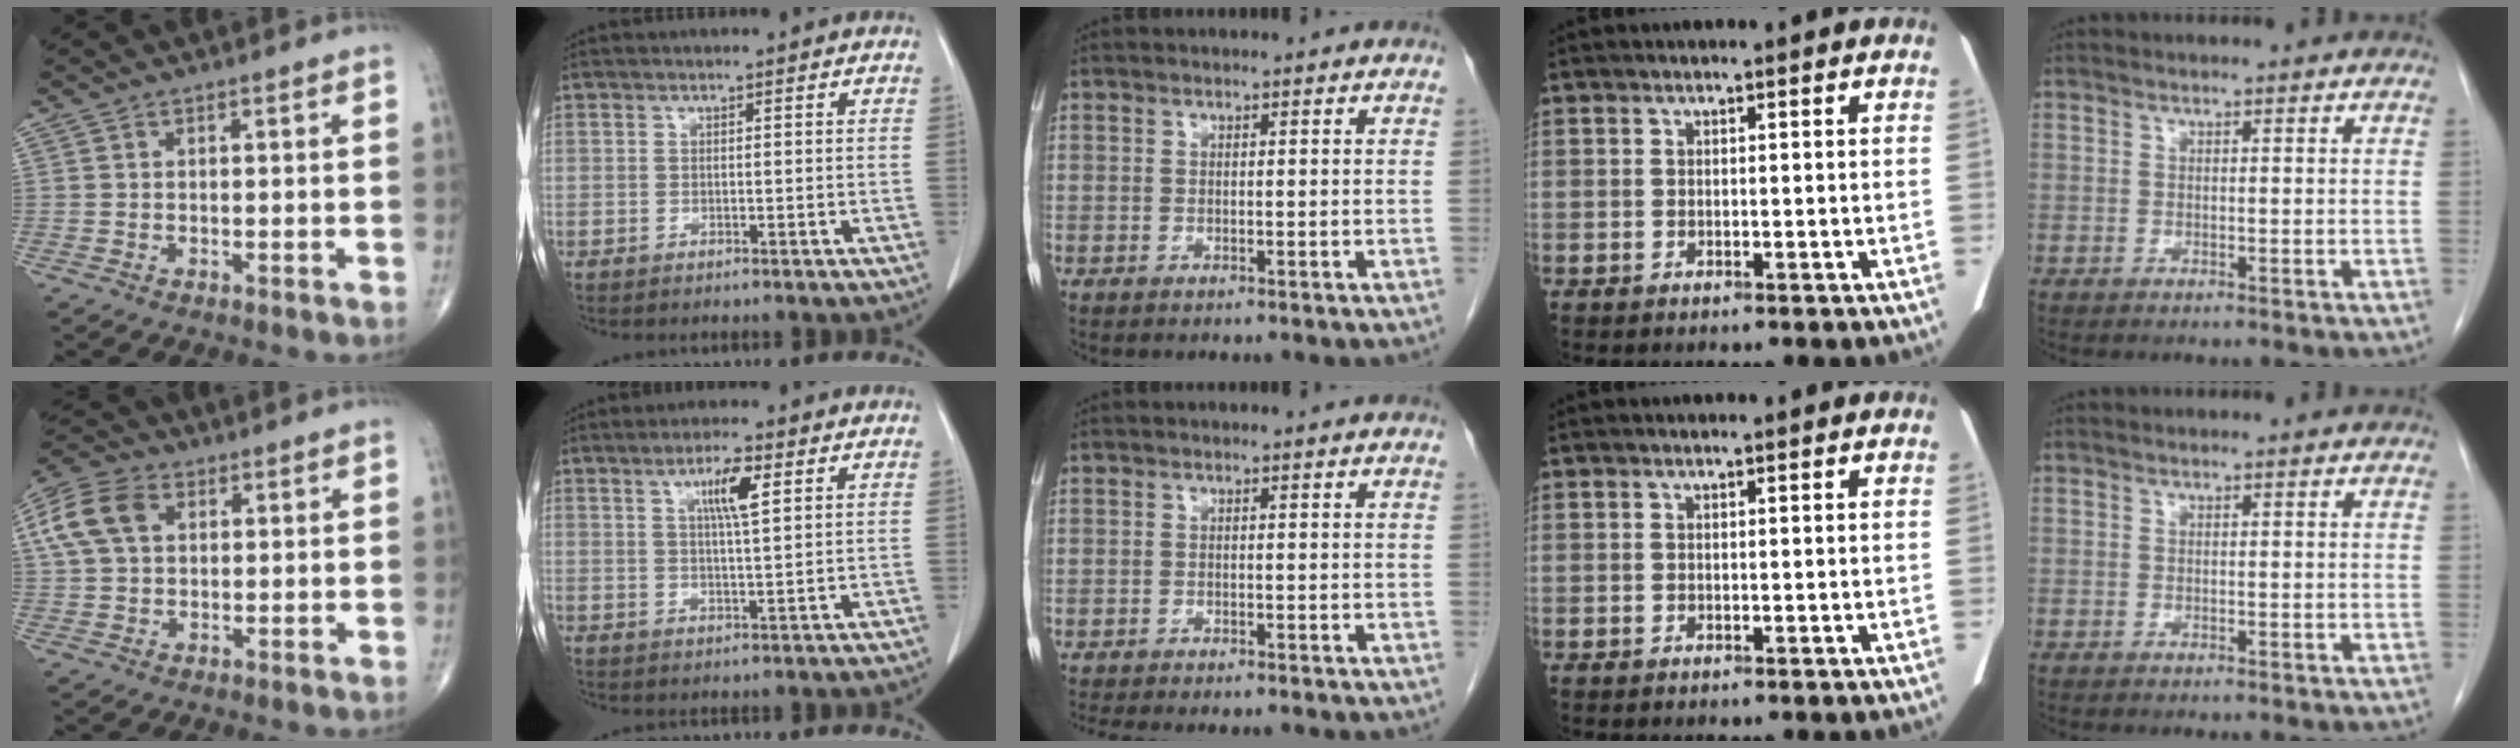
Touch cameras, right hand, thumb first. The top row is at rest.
{"thumb": {"total": 10.4, "force": [3.0, 7.1, 6.9], "torque": [-0.142, 0.018, 0.054]}, "index": {"total": 5.4, "force": [2.2, 0.5, 4.9], "torque": [-0.087, 0.000, 0.038]}, "middle": {"total": 8.2, "force": [-7.4, 1.3, 3.2], "torque": [-0.041, -0.008, -0.101]}}